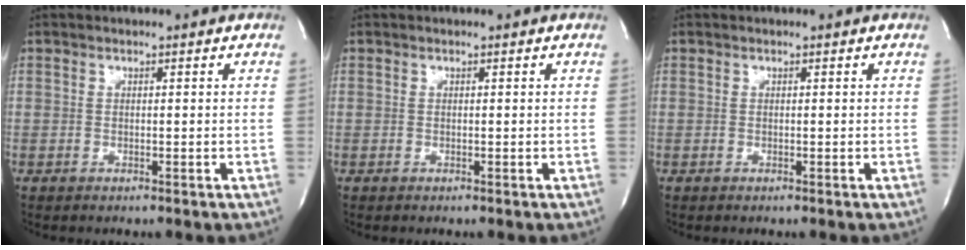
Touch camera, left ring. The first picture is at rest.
{"total": 0.0}
{"total": 0.0}